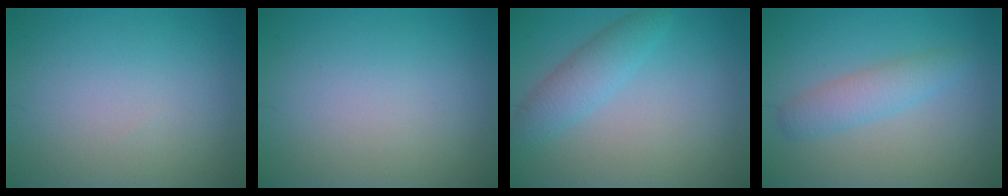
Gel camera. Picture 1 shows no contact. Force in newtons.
{"total": 0.0}
{"total": 3.0, "press": 3.0, "slide": 0.1}
{"total": 2.8, "press": 2.8, "slide": 0.1}